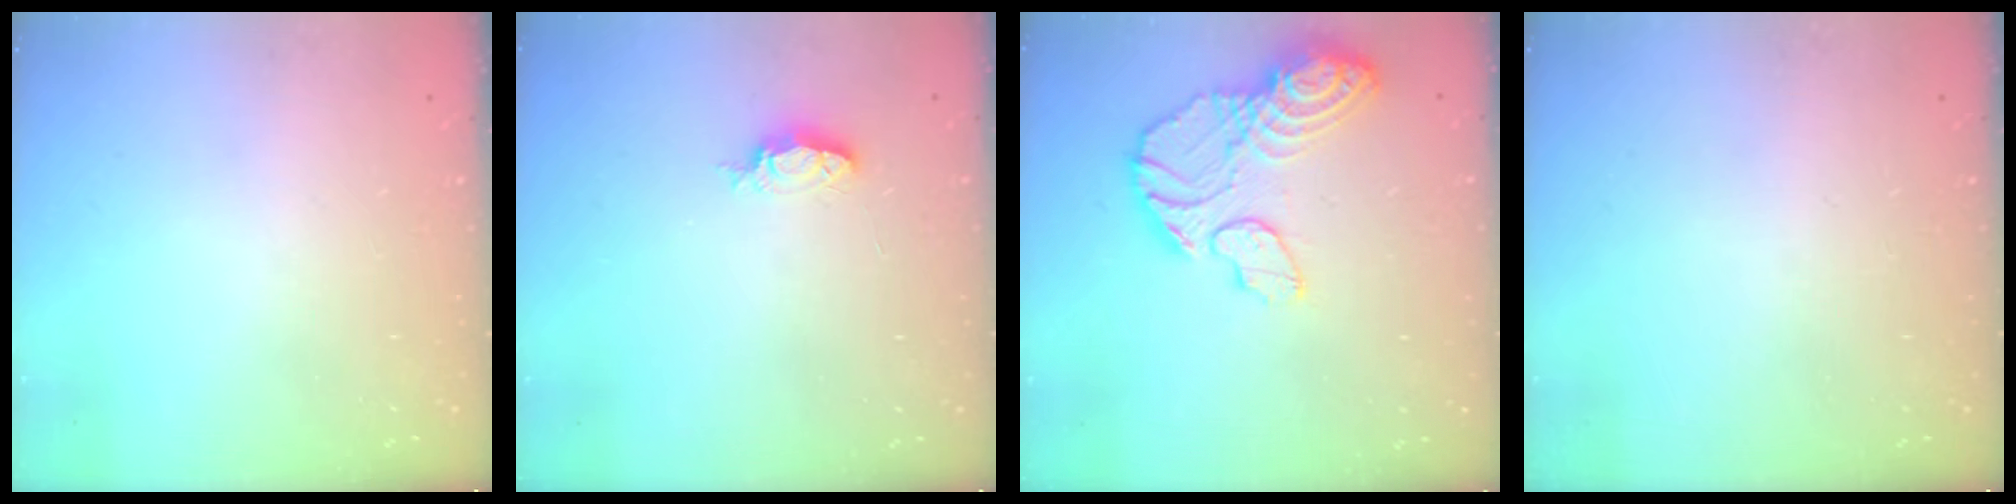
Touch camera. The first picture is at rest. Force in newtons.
{"total": 3.7, "press": 3.7, "slide": 0.3}
{"total": 15.4, "press": 15.3, "slide": 1.3}
{"total": 0.0}